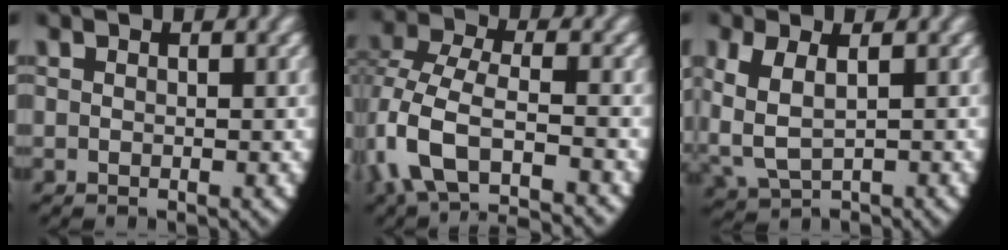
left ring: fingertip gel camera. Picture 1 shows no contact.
{"total": 6.9, "force": [-3.1, 4.3, 4.4], "torque": [-0.129, -0.048, -0.029]}
{"total": 4.8, "force": [0.0, 3.6, 3.2], "torque": [-0.099, -0.017, 0.015]}